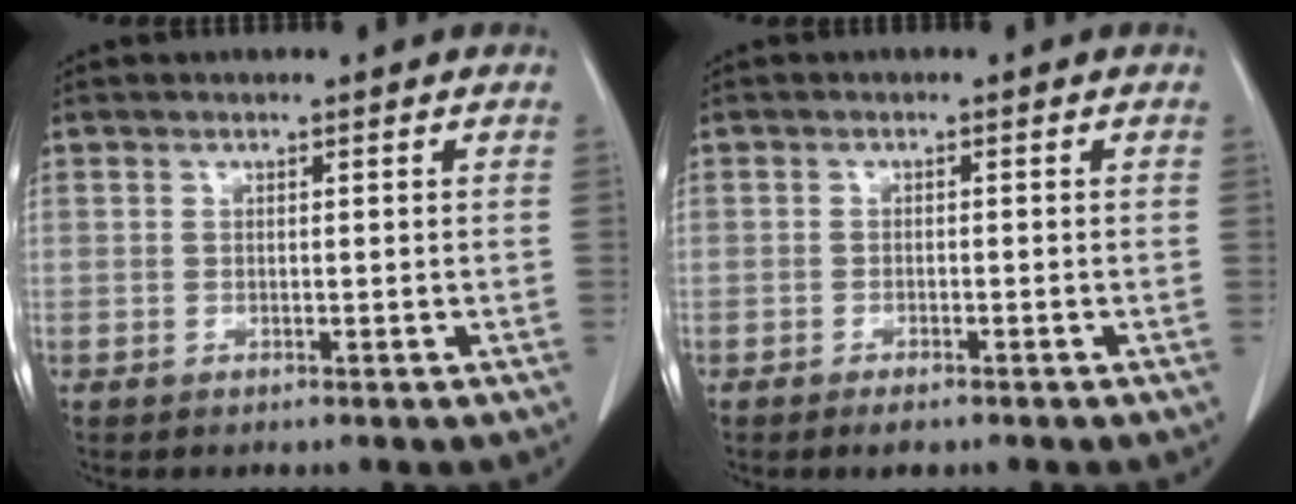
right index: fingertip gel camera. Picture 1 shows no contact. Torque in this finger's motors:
{"motor_torque": [0.33, -0.30, 0.09, 0.03]}